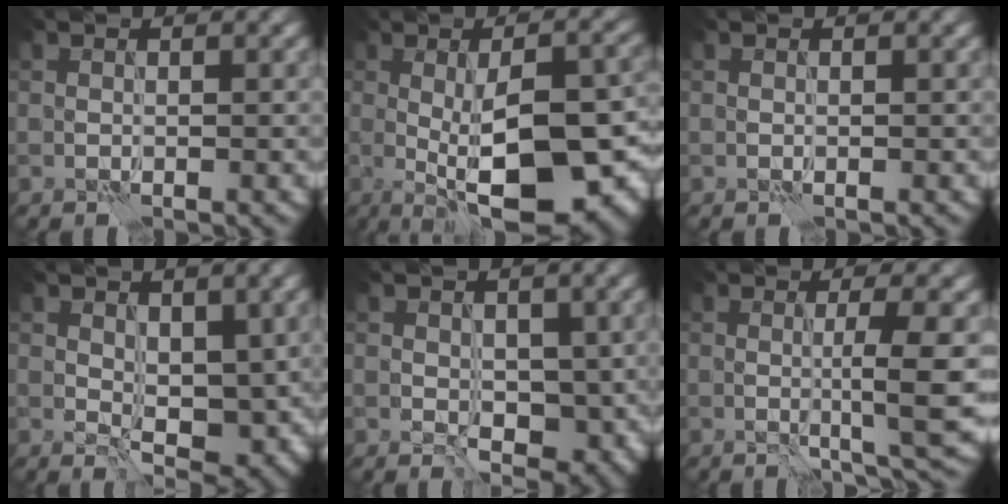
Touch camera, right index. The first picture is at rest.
{"total": 15.5, "force": [-4.2, 5.4, 13.8], "torque": [-0.178, -0.003, -0.055]}
{"total": 0.0}
{"total": 3.7, "force": [0.7, 2.0, 3.1], "torque": [-0.048, -0.007, 0.012]}
{"total": 3.6, "force": [-0.5, 2.3, 2.8], "torque": [-0.034, -0.006, -0.008]}
{"total": 4.5, "force": [-0.3, 0.0, 4.5], "torque": [-0.072, -0.004, -0.005]}